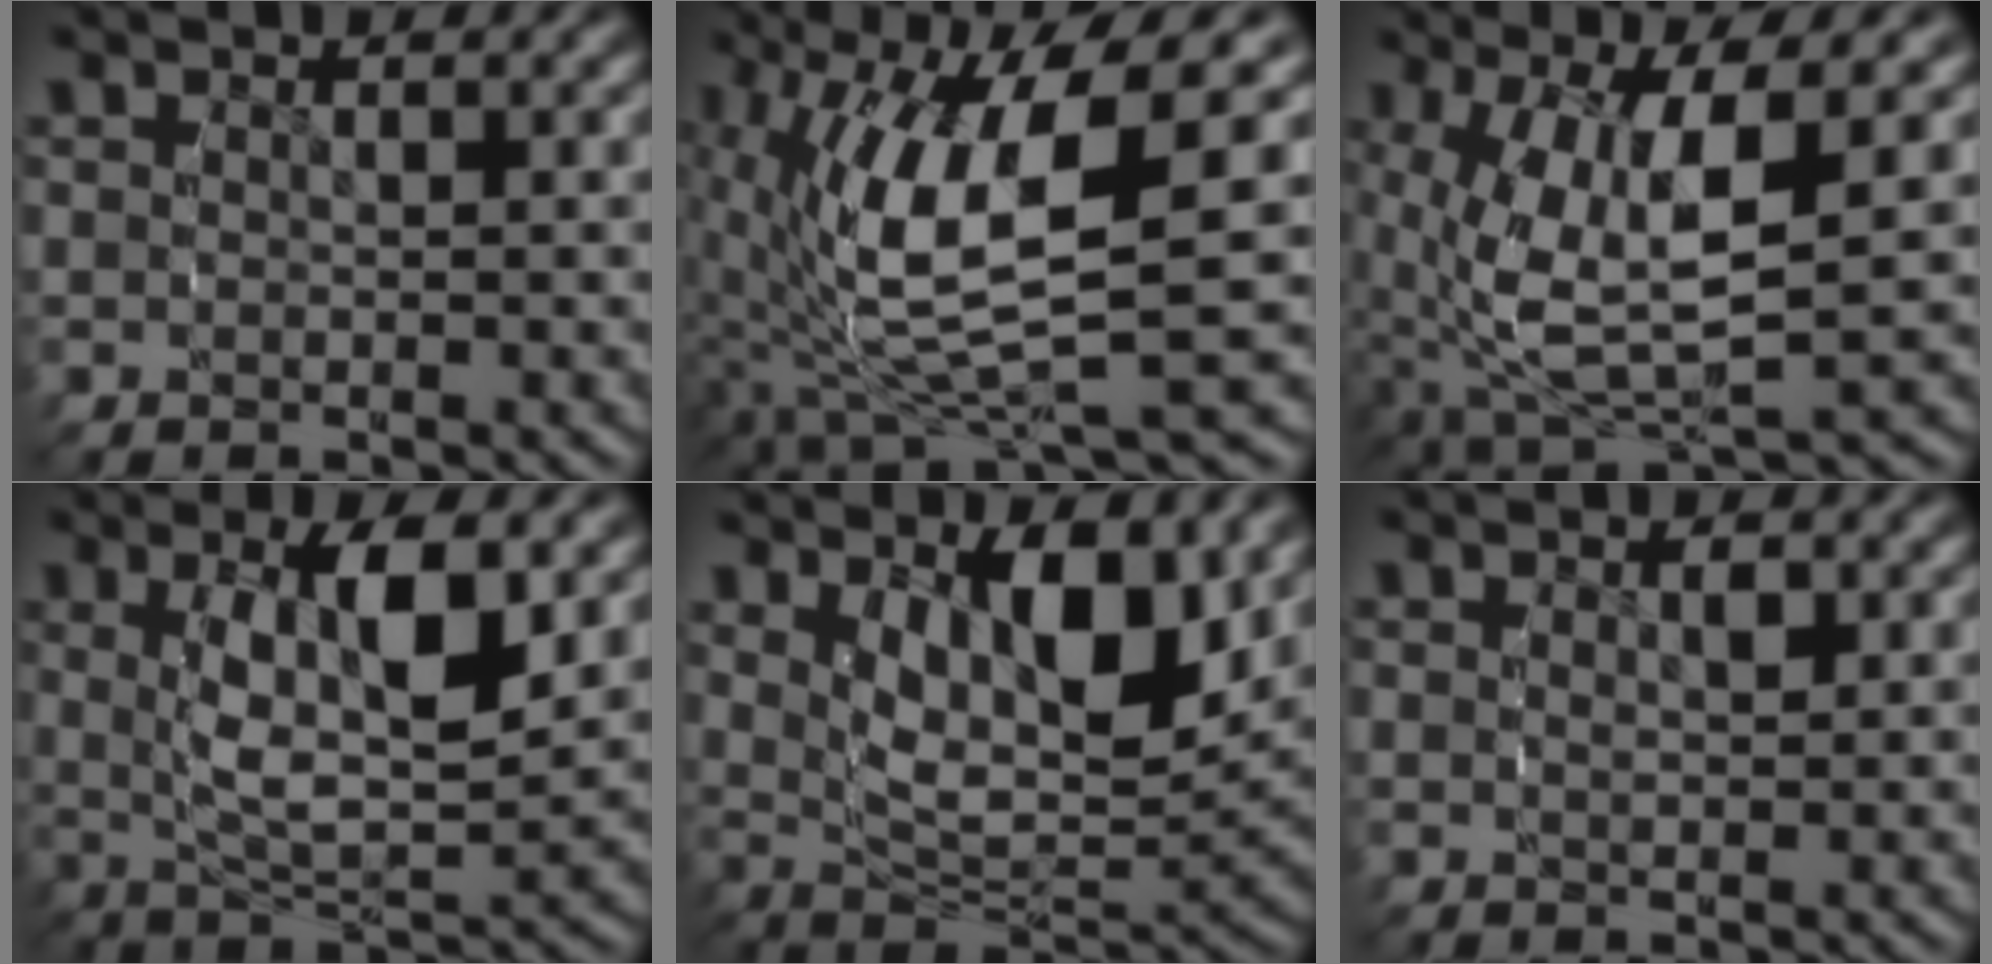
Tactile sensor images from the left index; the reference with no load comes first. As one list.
[{"total": 11.0, "force": [-0.8, 5.0, 9.8], "torque": [-0.191, -0.027, 0.001]}, {"total": 9.9, "force": [-1.2, 5.9, 7.8], "torque": [-0.176, -0.034, -0.005]}, {"total": 7.4, "force": [0.6, 3.5, 6.5], "torque": [-0.131, -0.013, 0.016]}, {"total": 9.6, "force": [2.1, 5.5, 7.6], "torque": [-0.138, -0.009, 0.030]}, {"total": 0.7, "force": [0.2, 0.2, 0.7], "torque": [-0.011, -0.004, 0.004]}]